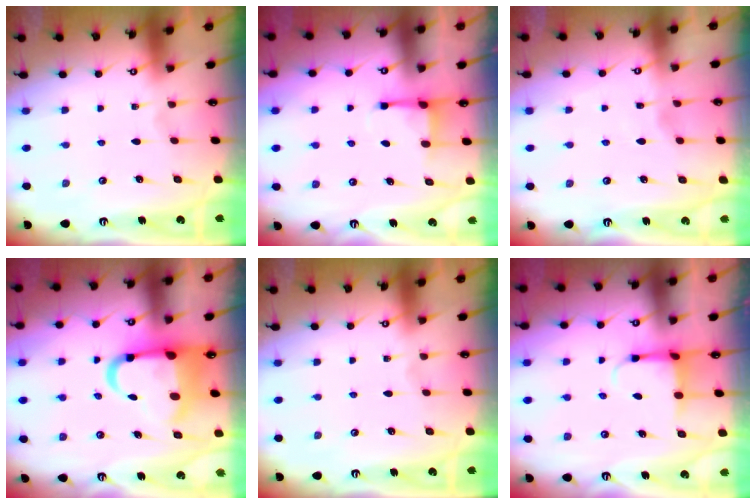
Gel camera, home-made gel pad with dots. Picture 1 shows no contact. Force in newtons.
{"total": 2.2, "press": 2.2, "slide": 0.5}
{"total": 2.9, "press": 2.9, "slide": 0.4}
{"total": 10.3, "press": 9.9, "slide": 3.0}
{"total": 0.0}
{"total": 3.8, "press": 3.6, "slide": 1.3}